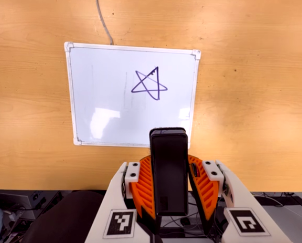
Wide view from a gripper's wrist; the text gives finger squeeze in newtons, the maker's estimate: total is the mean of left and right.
{"total": 6.6, "left": 5.4, "right": 7.8}